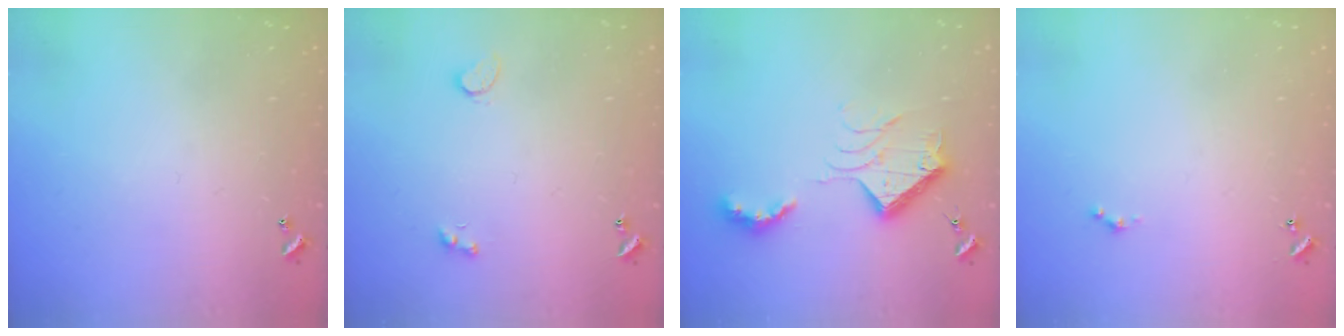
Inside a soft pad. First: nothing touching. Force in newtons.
{"total": 3.9, "press": 3.8, "slide": 1.1}
{"total": 13.3, "press": 13.3, "slide": 0.4}
{"total": 0.0}